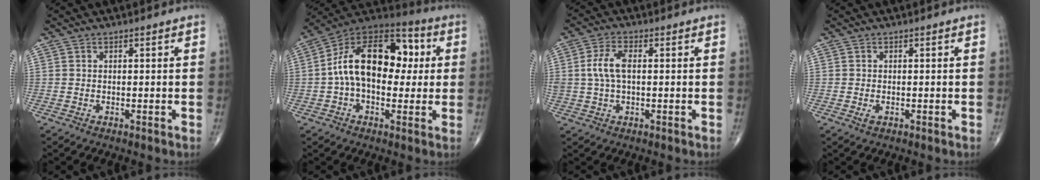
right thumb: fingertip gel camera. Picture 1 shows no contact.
{"total": 19.6, "force": [1.7, 12.0, 15.4], "torque": [-0.224, 0.044, 0.019]}
{"total": 5.8, "force": [0.6, 2.9, 5.0], "torque": [-0.113, 0.010, 0.009]}
{"total": 1.2, "force": [-0.4, 0.7, 0.9], "torque": [-0.018, 0.001, -0.005]}